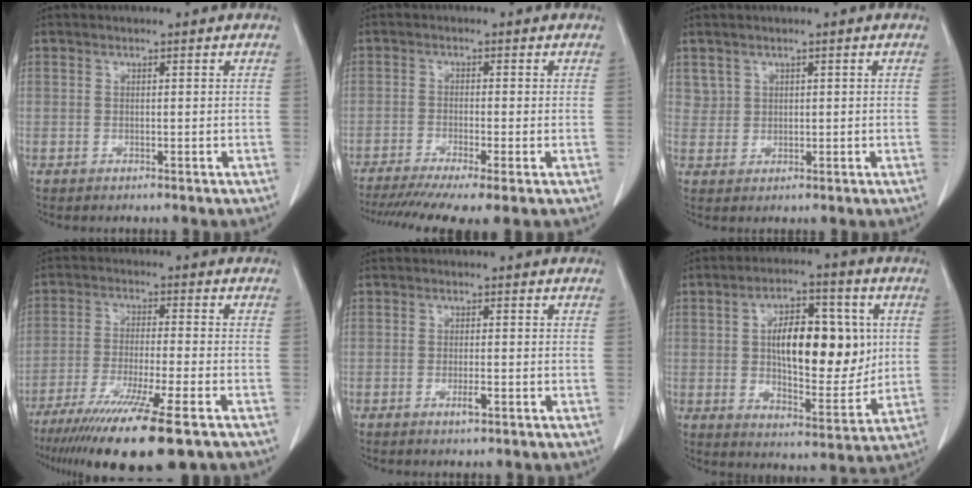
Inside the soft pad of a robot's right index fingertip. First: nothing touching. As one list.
[{"total": 11.1, "force": [-8.2, 0.7, 7.5], "torque": [-0.120, -0.019, -0.131]}, {"total": 1.9, "force": [1.1, 1.6, -0.1], "torque": [0.014, 0.003, 0.018]}, {"total": 15.8, "force": [-10.8, 0.6, 11.5], "torque": [-0.191, -0.049, -0.177]}, {"total": 1.6, "force": [-0.7, 0.2, 1.4], "torque": [-0.029, -0.002, -0.009]}, {"total": 15.0, "force": [2.1, 6.4, 13.5], "torque": [-0.216, 0.015, 0.040]}]